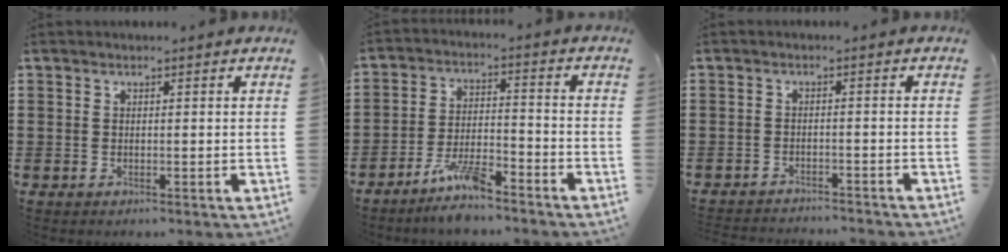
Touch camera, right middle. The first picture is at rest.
{"total": 7.3, "force": [-6.3, 1.5, 3.4], "torque": [-0.078, 0.001, -0.123]}
{"total": 2.3, "force": [-2.3, 0.0, -0.1], "torque": [-0.005, -0.001, -0.048]}